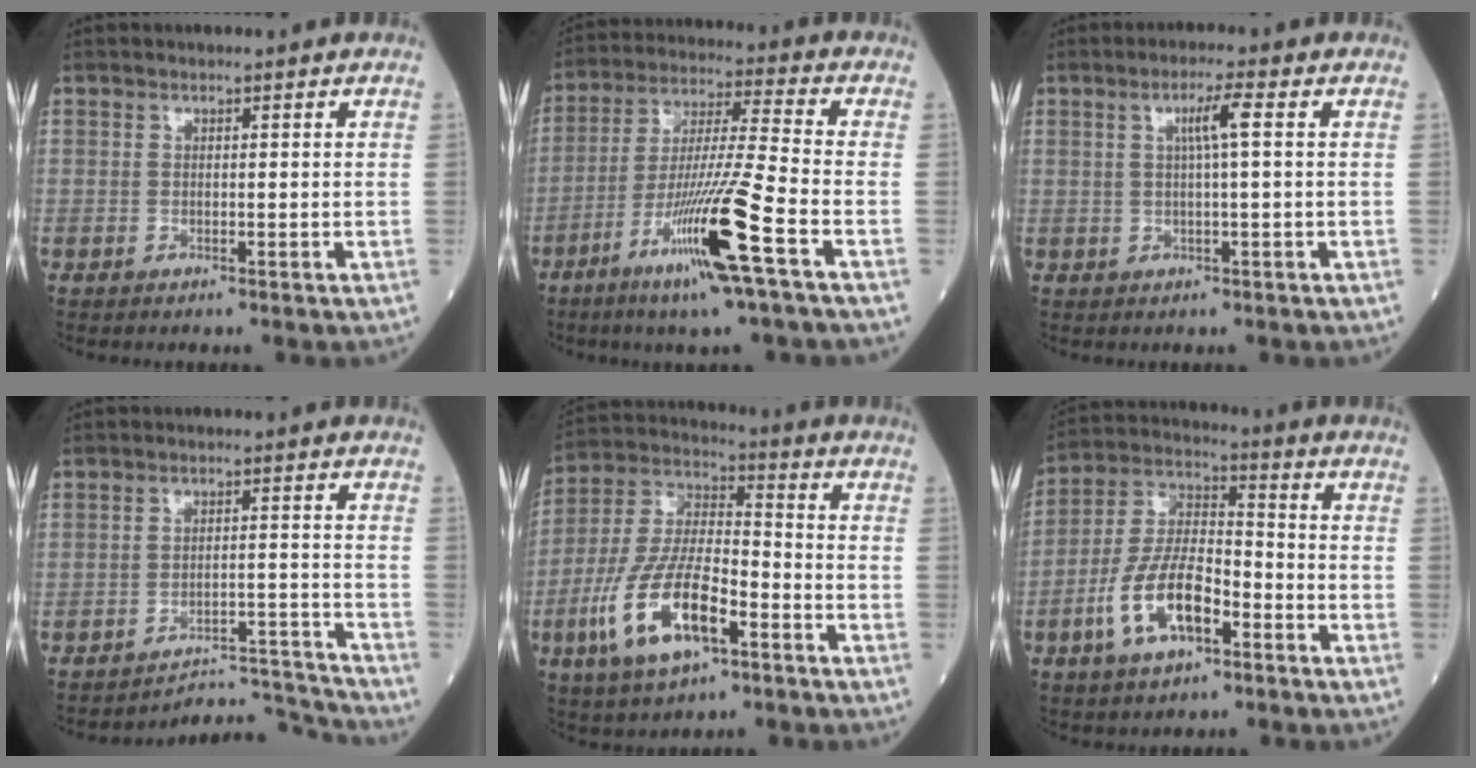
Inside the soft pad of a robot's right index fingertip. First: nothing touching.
{"total": 14.6, "force": [-6.8, -1.1, 12.9], "torque": [-0.250, -0.022, -0.127]}
{"total": 3.7, "force": [0.8, -0.3, 3.6], "torque": [-0.067, 0.004, 0.013]}
{"total": 7.8, "force": [-7.5, -1.5, -1.9], "torque": [0.036, 0.021, -0.113]}
{"total": 15.3, "force": [-6.4, 5.2, 12.9], "torque": [-0.274, -0.002, -0.116]}
{"total": 12.0, "force": [-5.1, 4.7, 9.8], "torque": [-0.205, 0.008, -0.096]}